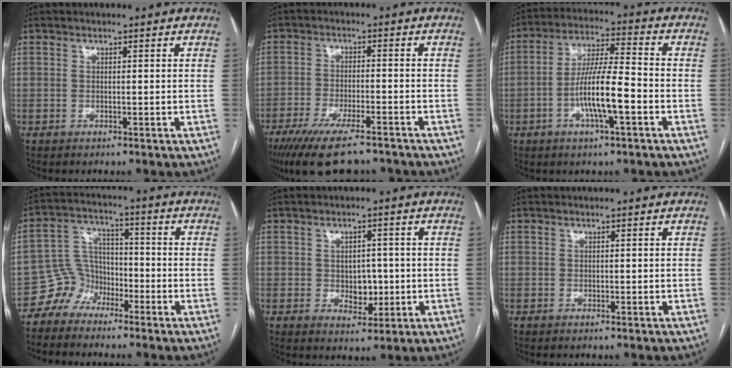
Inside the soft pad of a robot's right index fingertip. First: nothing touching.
{"total": 13.3, "force": [-10.3, 2.7, 8.0], "torque": [-0.142, -0.029, -0.166]}
{"total": 10.5, "force": [-3.3, 1.3, 9.9], "torque": [-0.187, 0.006, -0.061]}
{"total": 4.8, "force": [-3.3, 3.5, -0.1], "torque": [0.009, 0.014, -0.062]}
{"total": 4.3, "force": [-0.3, 3.1, 3.0], "torque": [-0.033, 0.006, 0.006]}
{"total": 0.0}